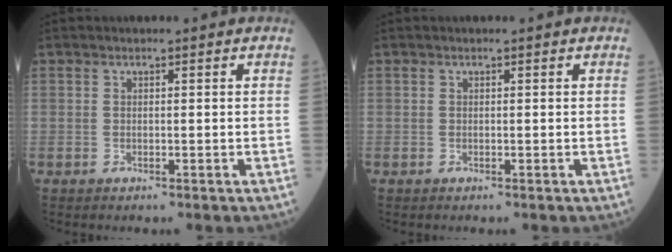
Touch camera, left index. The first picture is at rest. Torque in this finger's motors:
{"motor_torque": [0.00, 0.00, 0.01, 0.00]}